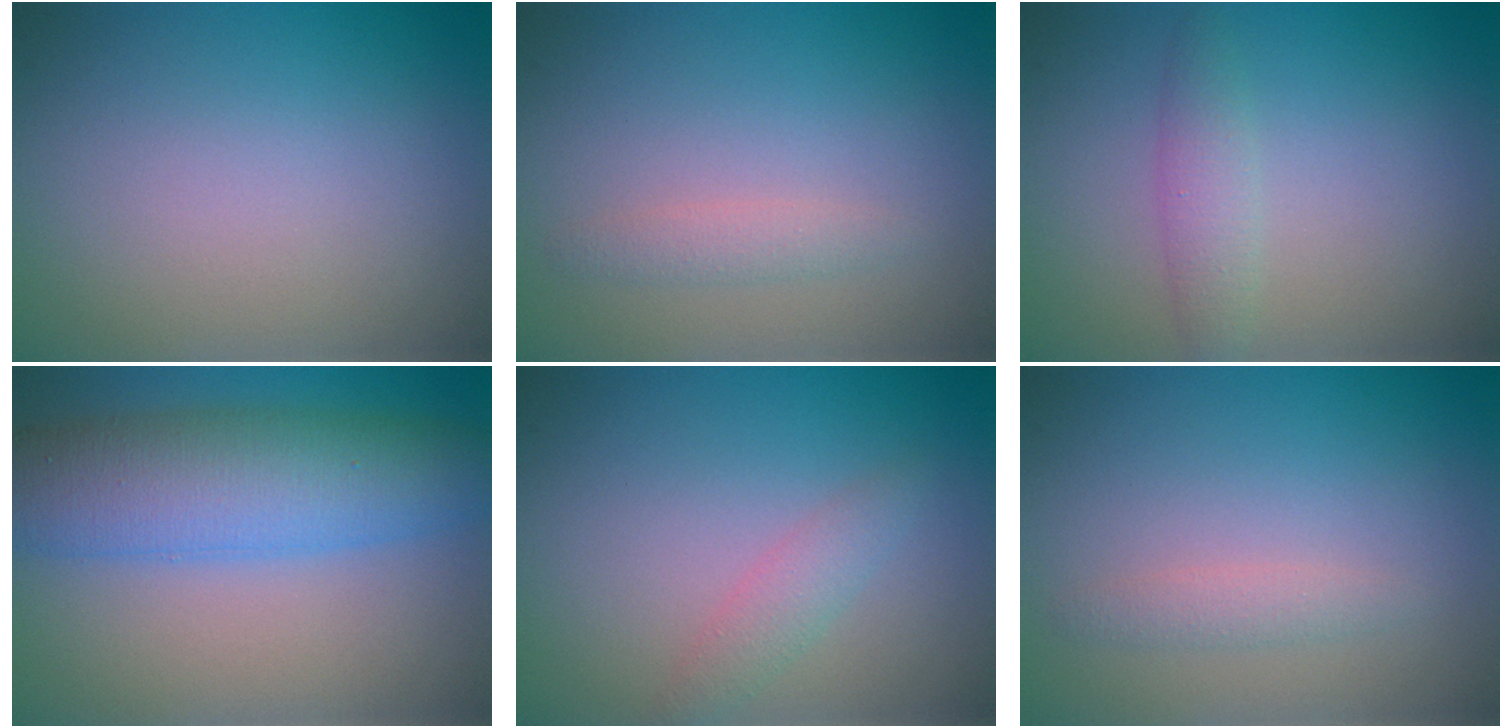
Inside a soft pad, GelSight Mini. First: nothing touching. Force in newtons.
{"total": 1.3, "press": 1.3, "slide": 0.0}
{"total": 1.9, "press": 1.9, "slide": 0.0}
{"total": 8.0, "press": 8.0, "slide": 0.2}
{"total": 1.6, "press": 1.6, "slide": 0.1}
{"total": 1.3, "press": 1.3, "slide": 0.0}